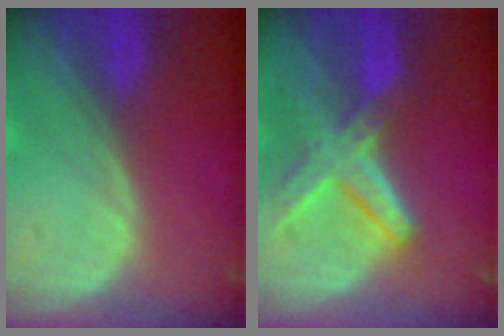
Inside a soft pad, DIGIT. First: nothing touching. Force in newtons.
{"total": 8.2, "press": 7.1, "slide": 4.1}